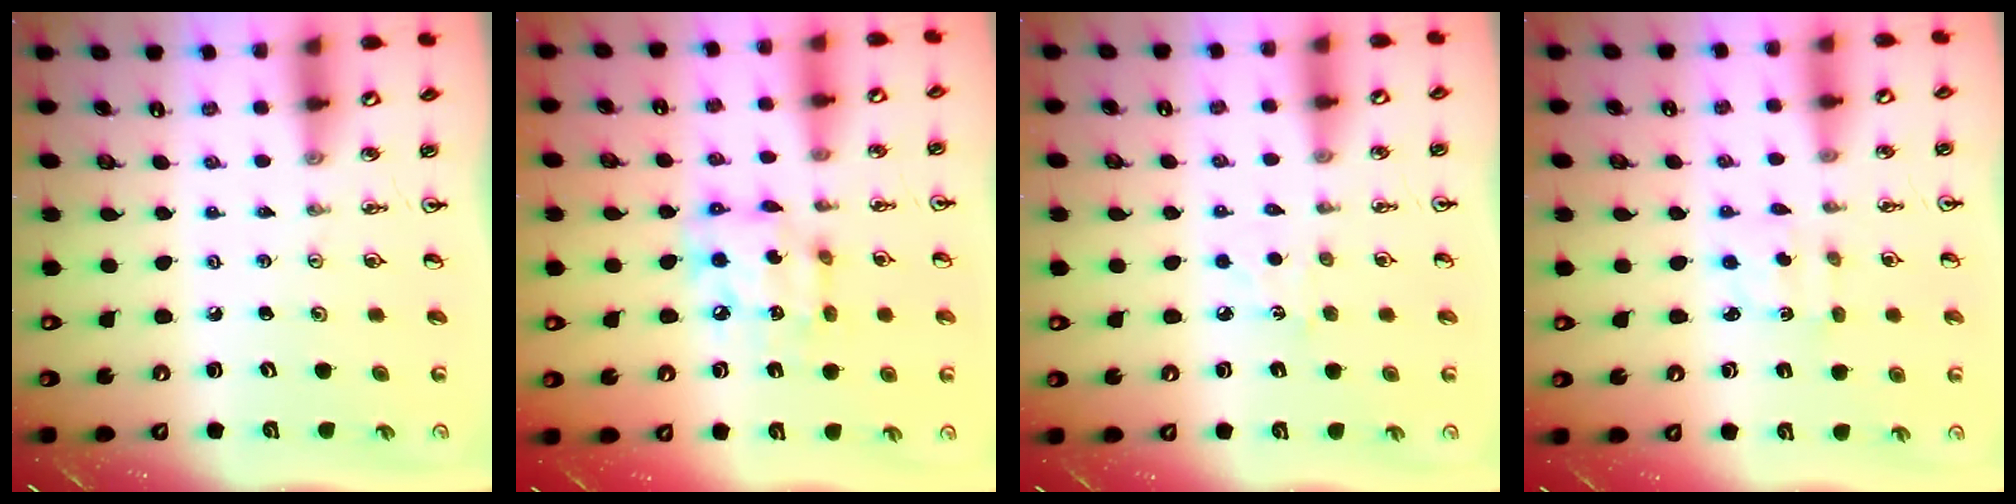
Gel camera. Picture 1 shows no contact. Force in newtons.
{"total": 11.0, "press": 11.0, "slide": 0.8}
{"total": 4.6, "press": 4.5, "slide": 0.6}
{"total": 2.1, "press": 2.0, "slide": 0.6}